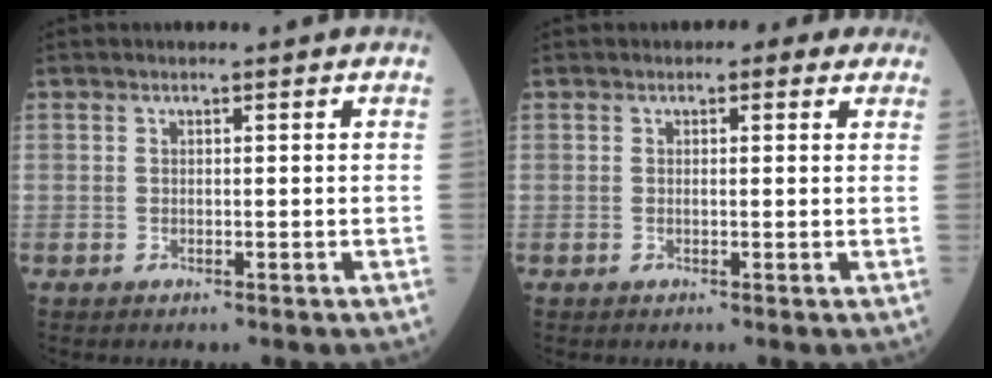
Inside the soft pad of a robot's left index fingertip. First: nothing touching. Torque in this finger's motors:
{"motor_torque": [0.85, -1.29, 0.26, 0.09]}